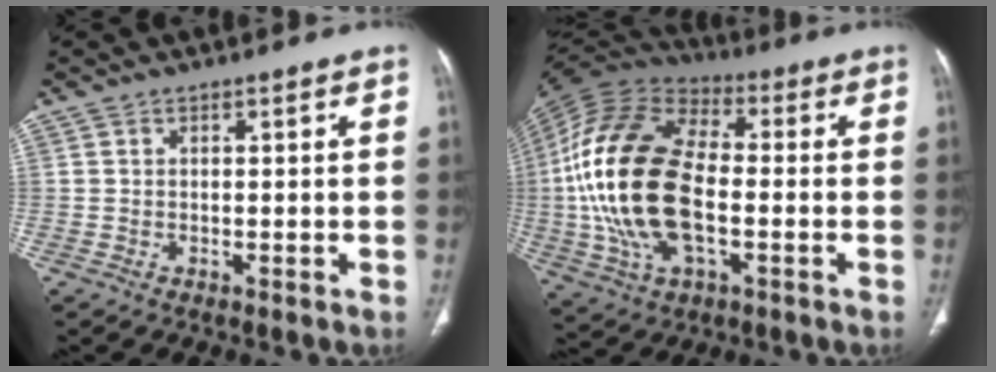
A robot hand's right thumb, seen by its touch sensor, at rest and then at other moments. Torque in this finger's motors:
{"motor_torque": [0.65, 1.48, 2.77, 0.00, 1.00]}